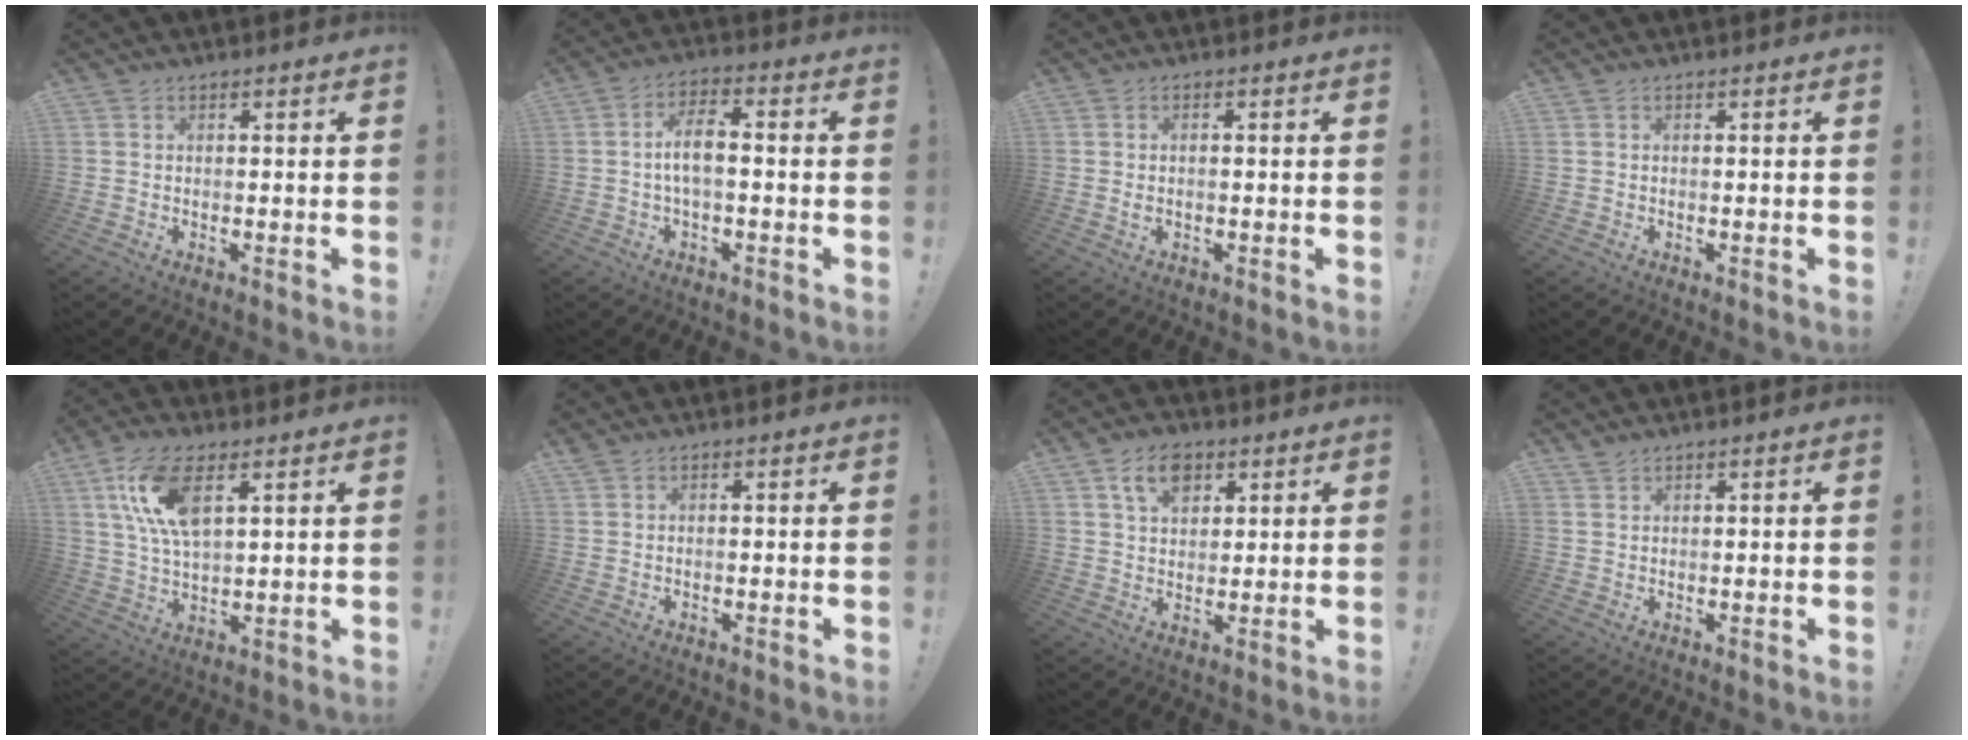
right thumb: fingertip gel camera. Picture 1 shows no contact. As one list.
[{"total": 7.3, "force": [-0.5, 2.7, 6.8], "torque": [-0.115, 0.003, -0.010]}, {"total": 0.9, "force": [-0.2, 0.2, 0.9], "torque": [-0.008, -0.002, -0.005]}, {"total": 0.0}, {"total": 13.1, "force": [5.8, 6.0, 10.1], "torque": [-0.203, -0.014, 0.104]}, {"total": 0.7, "force": [0.5, 0.4, 0.1], "torque": [0.000, -0.001, 0.009]}, {"total": 8.9, "force": [4.8, 5.8, 4.7], "torque": [-0.068, -0.008, 0.088]}, {"total": 1.3, "force": [1.2, 0.5, 0.3], "torque": [0.001, -0.006, 0.022]}]